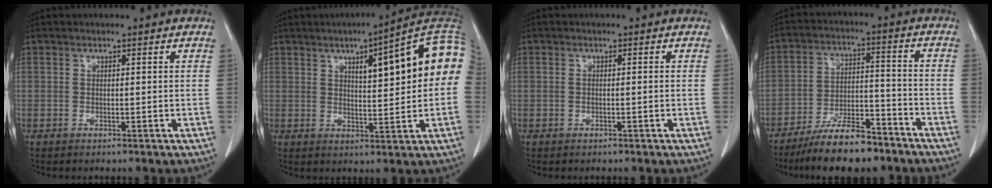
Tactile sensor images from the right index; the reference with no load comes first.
{"total": 14.9, "force": [3.1, 2.4, 14.4], "torque": [-0.199, 0.031, 0.039]}
{"total": 0.9, "force": [-0.1, 0.1, 0.9], "torque": [-0.019, 0.001, 0.001]}
{"total": 11.7, "force": [-9.4, 3.2, 6.2], "torque": [-0.103, 0.008, -0.162]}